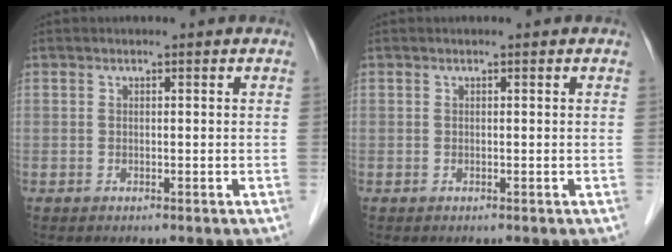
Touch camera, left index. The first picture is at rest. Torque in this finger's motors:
{"motor_torque": [0.00, 0.00, 0.00, 0.00]}